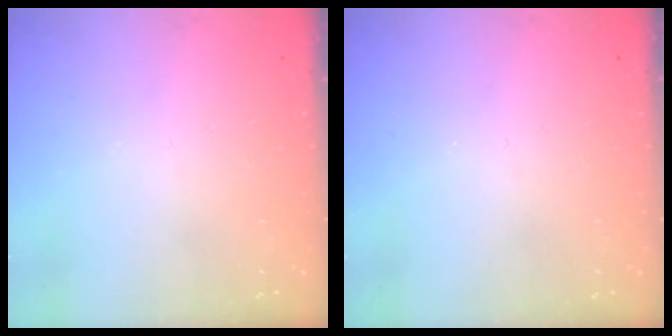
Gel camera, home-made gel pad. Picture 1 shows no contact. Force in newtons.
{"total": 0.0}